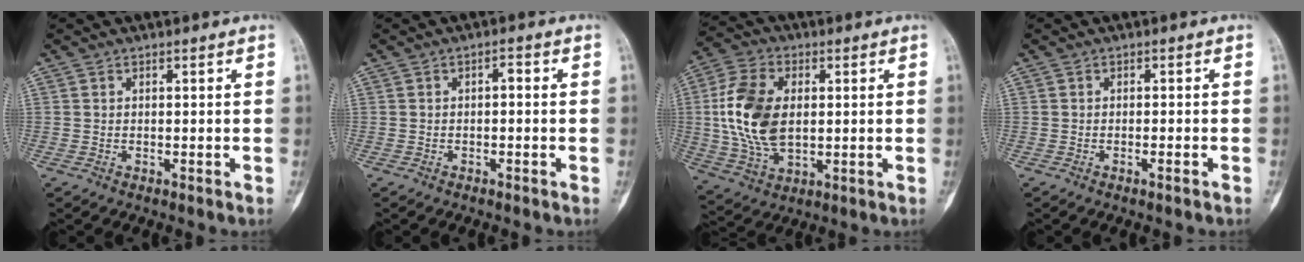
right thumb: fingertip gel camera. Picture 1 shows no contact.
{"total": 1.5, "force": [-0.2, 0.8, 1.2], "torque": [-0.012, 0.010, -0.008]}
{"total": 14.8, "force": [1.3, 9.0, 11.6], "torque": [-0.228, -0.001, 0.027]}
{"total": 1.3, "force": [-0.8, 0.0, 1.0], "torque": [-0.019, 0.003, -0.012]}